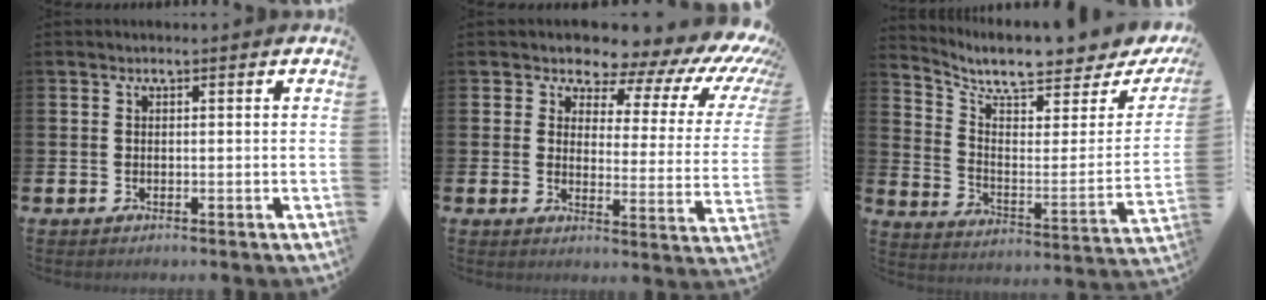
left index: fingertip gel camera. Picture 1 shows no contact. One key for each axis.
{"total": 5.9, "fx": 5.0, "fy": 2.7, "fz": 1.7, "tx": -0.034, "ty": -0.055, "tz": 0.075}
{"total": 8.1, "fx": 7.1, "fy": 1.7, "fz": 3.5, "tx": -0.078, "ty": -0.064, "tz": 0.115}